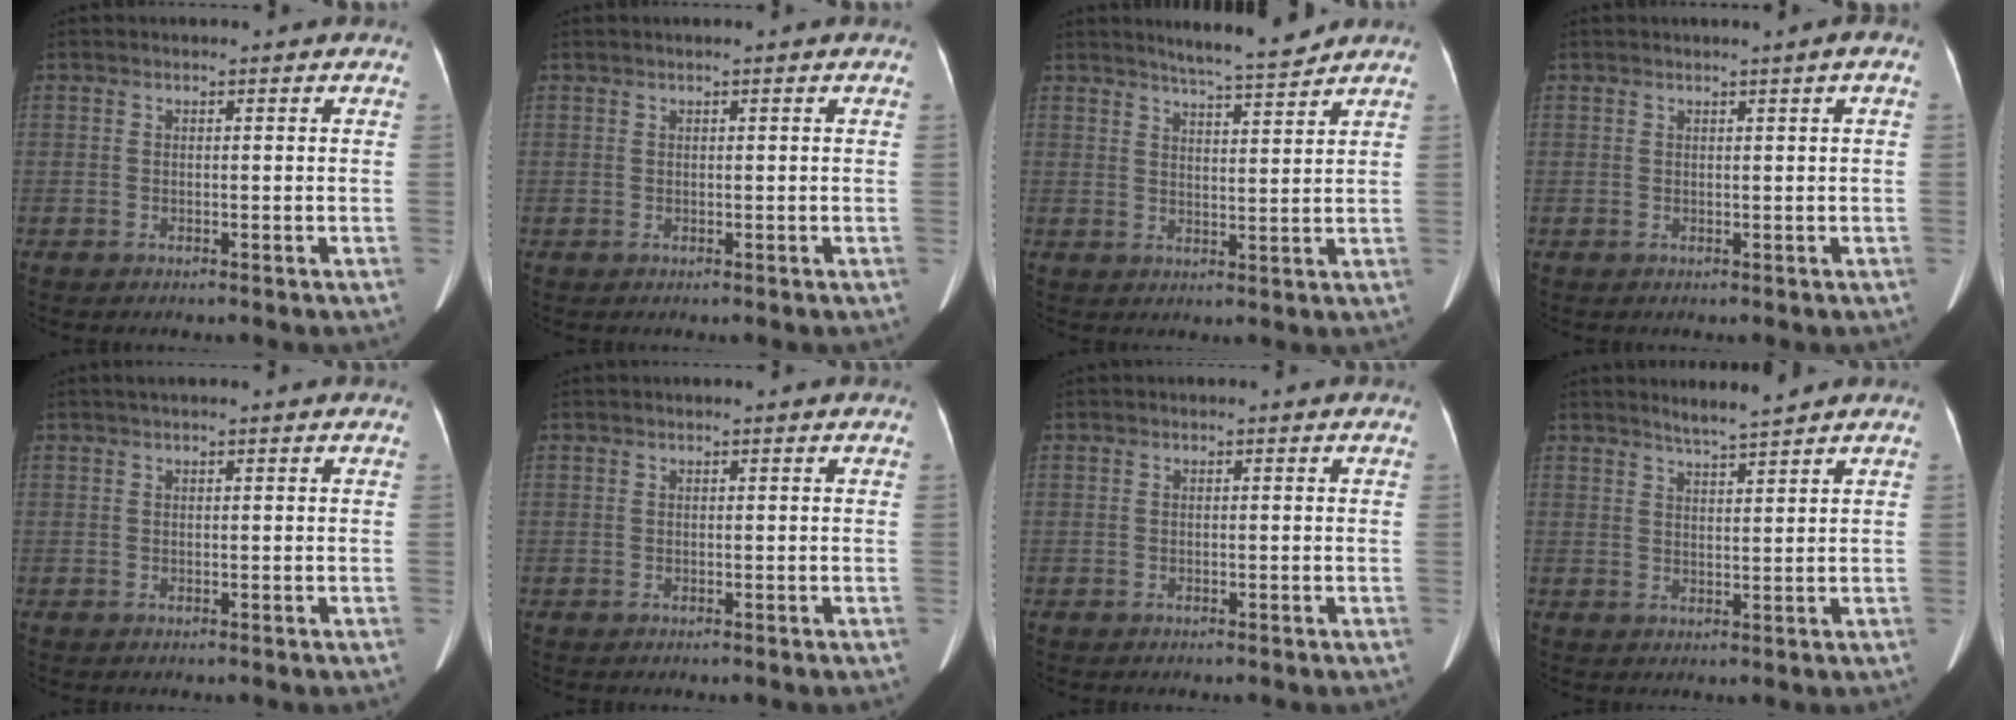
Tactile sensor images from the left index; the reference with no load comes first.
{"total": 0.9, "force": [0.8, -0.1, 0.4], "torque": [-0.009, 0.015, 0.020]}
{"total": 6.6, "force": [6.1, -0.5, 2.5], "torque": [-0.048, -0.005, 0.096]}
{"total": 1.0, "force": [0.5, -0.2, 0.9], "torque": [-0.013, -0.001, 0.010]}
{"total": 1.7, "force": [1.3, 0.1, 1.1], "torque": [-0.014, 0.028, 0.021]}
{"total": 0.0}
{"total": 0.0}
{"total": 3.4, "force": [3.1, -0.6, 1.2], "torque": [-0.025, -0.004, 0.057]}